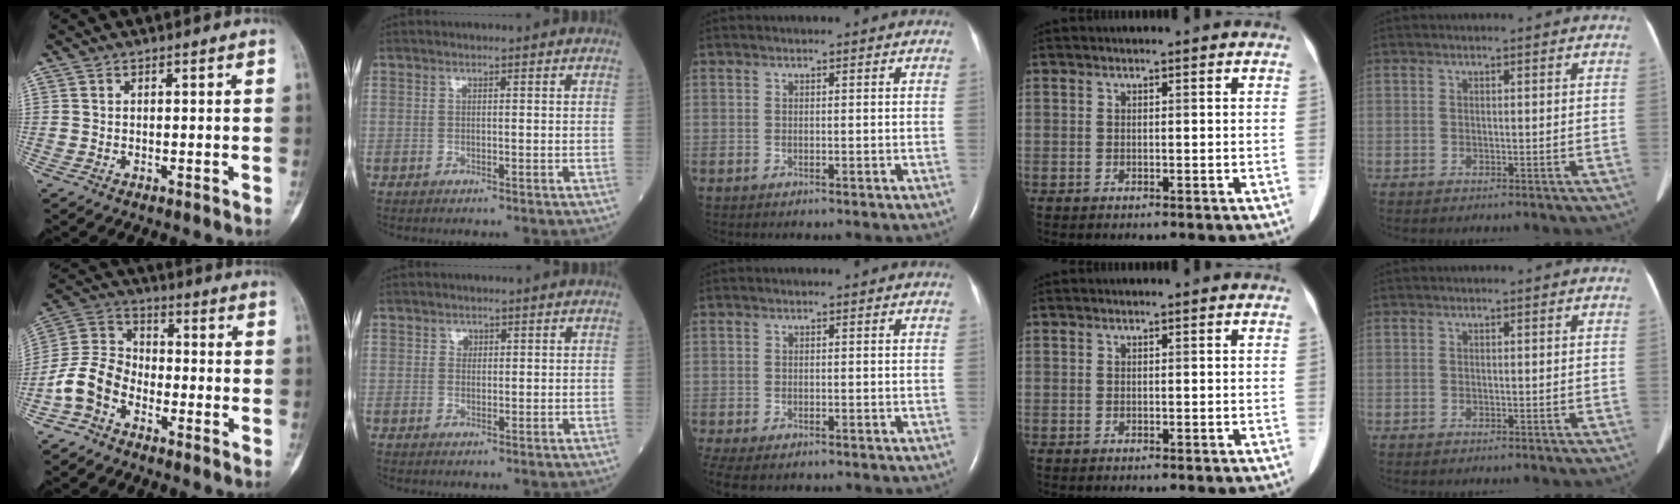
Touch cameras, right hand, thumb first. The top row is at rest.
{"thumb": {"total": 8.7, "force": [-4.7, 5.8, 4.4], "torque": [-0.088, 0.043, -0.108]}, "index": {"total": 1.0, "force": [0.5, 0.9, 0.3], "torque": [0.002, -0.002, 0.006]}, "middle": {"total": 6.6, "force": [-4.7, 2.9, 3.6], "torque": [-0.076, -0.014, -0.070]}}